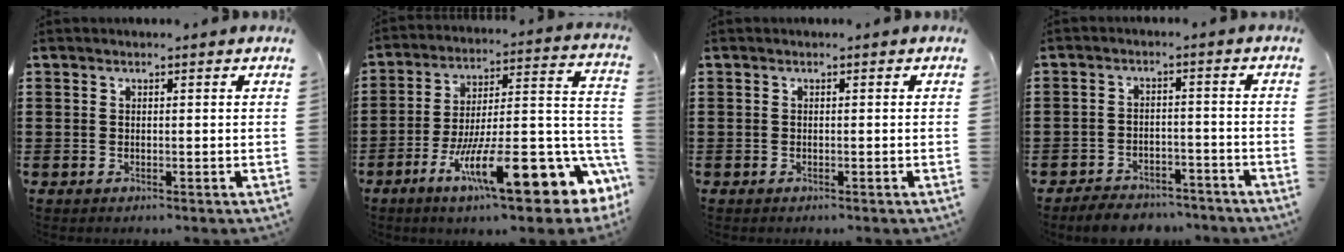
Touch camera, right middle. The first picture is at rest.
{"total": 17.6, "force": [-7.6, 5.3, 15.0], "torque": [-0.227, 0.001, -0.113]}
{"total": 0.0}
{"total": 4.4, "force": [-4.3, 0.8, 0.3], "torque": [-0.007, 0.009, -0.089]}